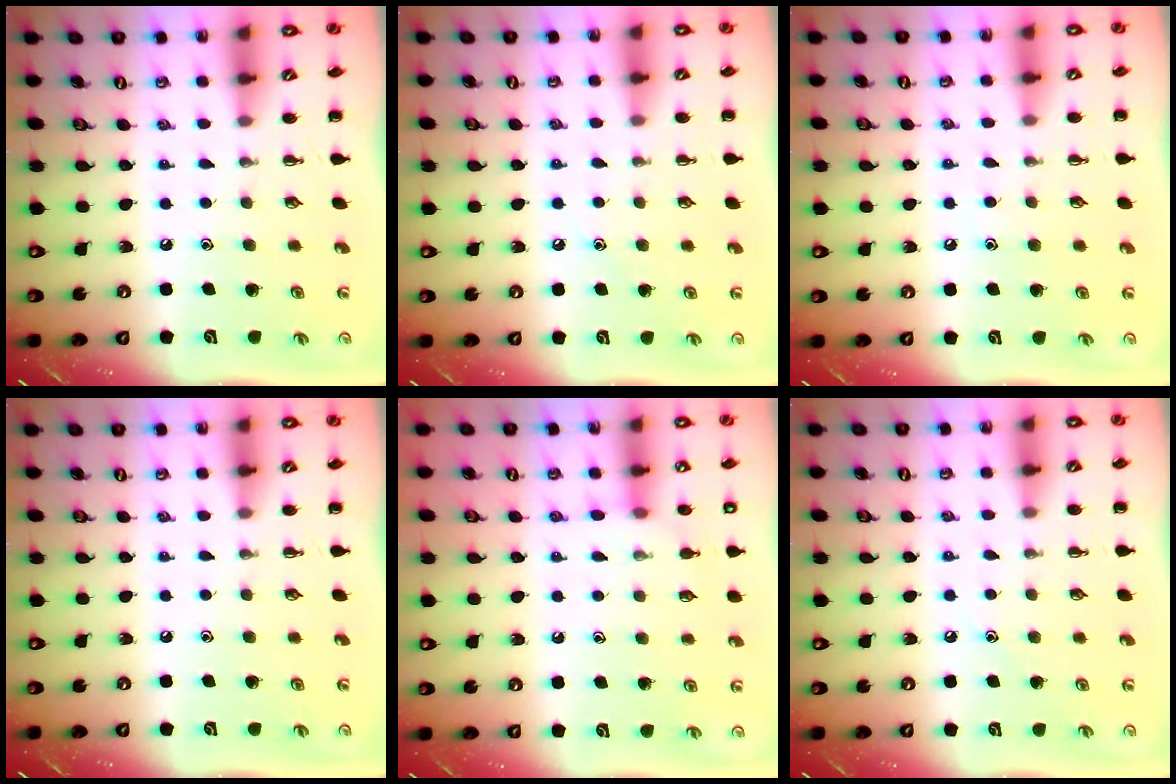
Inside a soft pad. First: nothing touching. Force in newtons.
{"total": 5.0, "press": 4.7, "slide": 1.6}
{"total": 5.7, "press": 5.5, "slide": 1.5}
{"total": 0.0}
{"total": 8.0, "press": 7.8, "slide": 1.6}
{"total": 5.0, "press": 4.7, "slide": 1.6}